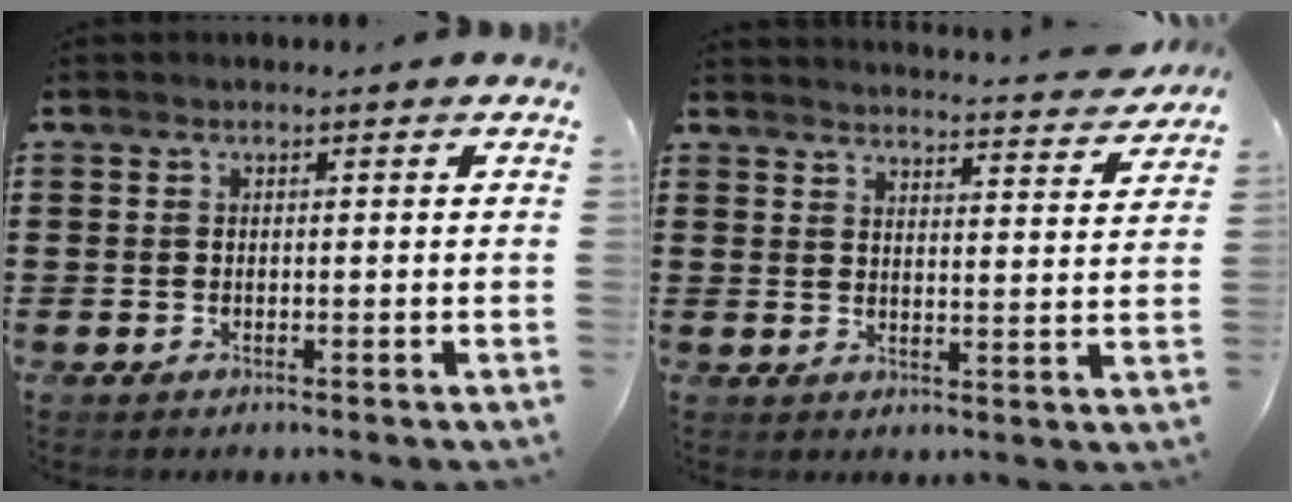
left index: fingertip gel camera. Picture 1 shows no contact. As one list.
[{"total": 3.8, "force": [3.7, -0.5, 0.5], "torque": [-0.018, -0.032, 0.061]}]